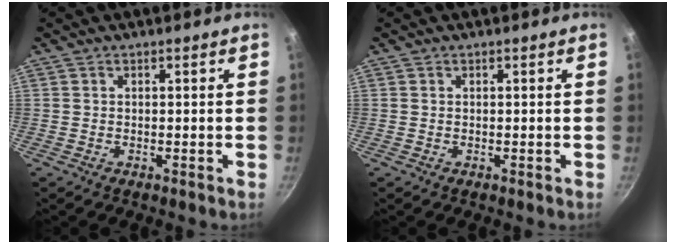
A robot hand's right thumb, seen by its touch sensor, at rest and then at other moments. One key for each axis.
{"total": 0.0}